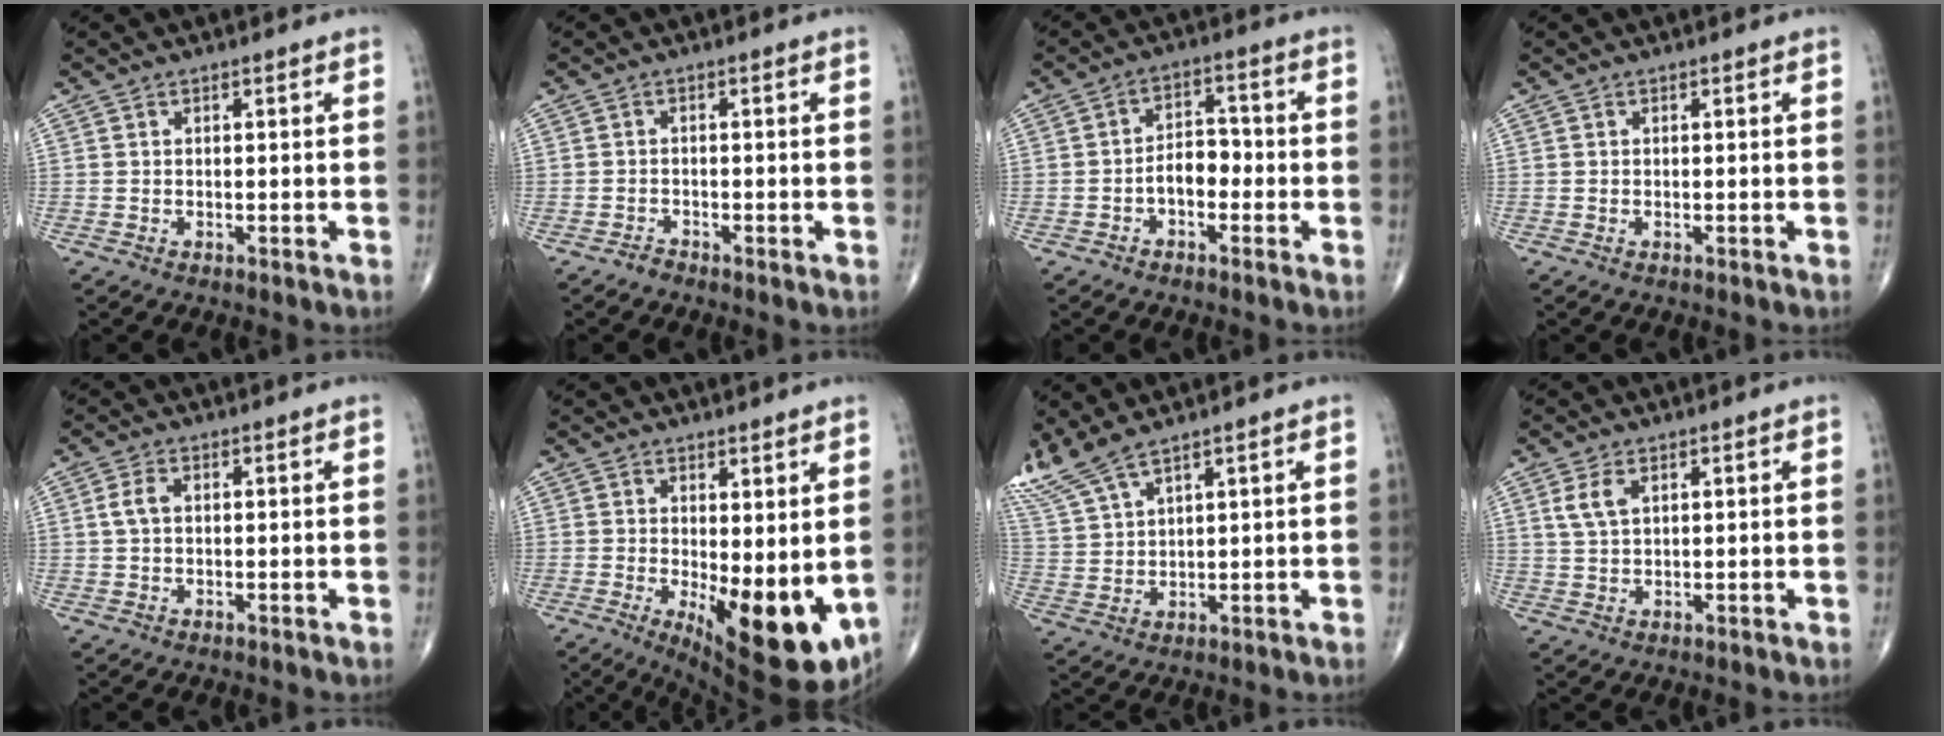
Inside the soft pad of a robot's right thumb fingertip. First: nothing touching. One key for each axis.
{"total": 1.0, "fx": -0.9, "fy": 0.3, "fz": 0.0, "tx": 0.001, "ty": -0.001, "tz": -0.022}
{"total": 5.3, "fx": -1.7, "fy": 3.4, "fz": 3.8, "tx": -0.045, "ty": 0.028, "tz": -0.038}
{"total": 0.0}
{"total": 2.9, "fx": 0.4, "fy": 1.8, "fz": 2.3, "tx": -0.051, "ty": 0.007, "tz": 0.008}
{"total": 14.3, "fx": -1.8, "fy": 5.5, "fz": 13.1, "tx": -0.181, "ty": -0.033, "tz": -0.008}
{"total": 8.2, "fx": 6.8, "fy": 1.6, "fz": 4.2, "tx": -0.108, "ty": -0.013, "tz": 0.155}
{"total": 4.0, "fx": 1.7, "fy": 2.1, "fz": 3.0, "tx": -0.061, "ty": 0.001, "tz": 0.039}